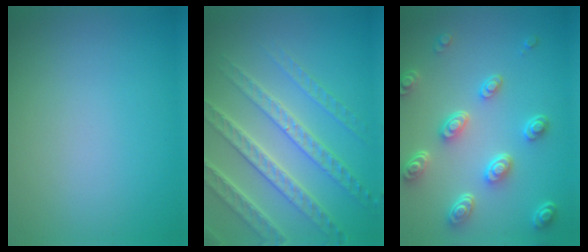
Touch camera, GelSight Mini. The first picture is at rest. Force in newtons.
{"total": 6.1, "press": 4.9, "slide": 3.5}
{"total": 5.3, "press": 4.0, "slide": 3.5}